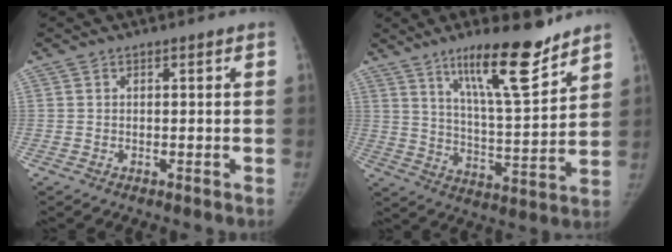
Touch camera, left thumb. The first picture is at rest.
{"total": 15.7, "force": [11.0, 3.1, 10.8], "torque": [-0.154, -0.078, 0.188]}